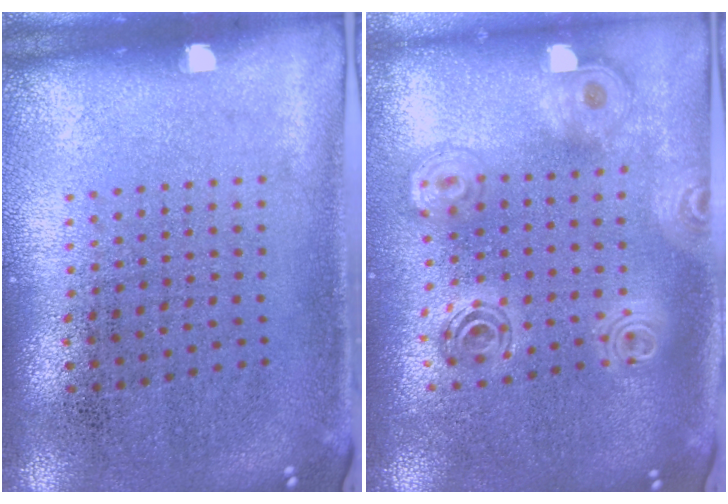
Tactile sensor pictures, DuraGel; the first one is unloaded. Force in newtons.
{"total": 2.0, "press": 1.7, "slide": 1.1}